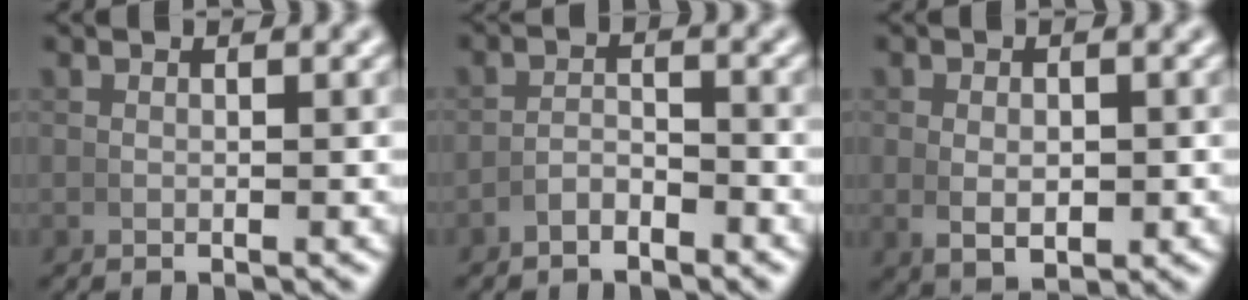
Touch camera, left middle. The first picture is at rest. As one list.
[{"total": 2.4, "force": [-2.2, 0.8, 0.5], "torque": [-0.006, -0.001, -0.043]}, {"total": 2.6, "force": [-0.2, 1.5, 2.1], "torque": [-0.044, -0.016, 0.012]}]